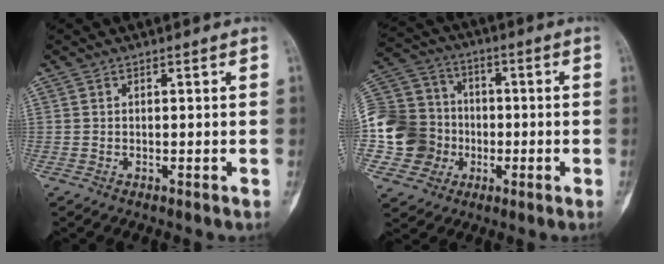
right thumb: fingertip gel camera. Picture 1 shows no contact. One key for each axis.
{"total": 17.5, "fx": -3.2, "fy": 15.9, "fz": 6.6, "tx": -0.127, "ty": 0.048, "tz": -0.053}